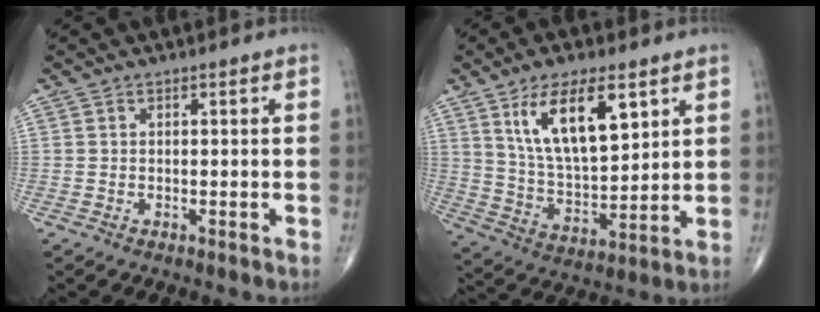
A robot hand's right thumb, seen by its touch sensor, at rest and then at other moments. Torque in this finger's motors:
{"motor_torque": [-0.15, 0.73, 0.80, 0.52, 0.10]}